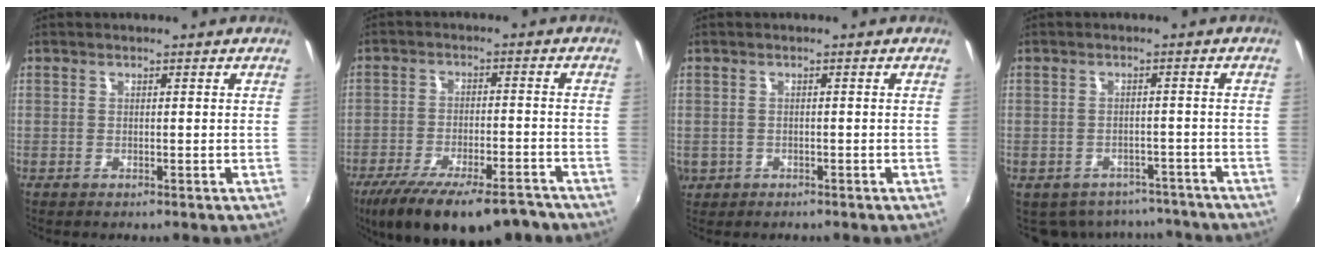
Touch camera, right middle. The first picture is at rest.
{"total": 18.6, "force": [-14.0, 6.1, 10.7], "torque": [-0.203, -0.036, -0.211]}
{"total": 4.0, "force": [-1.1, 3.5, 1.5], "torque": [-0.040, -0.005, -0.010]}
{"total": 10.3, "force": [-8.3, 5.6, 2.6], "torque": [-0.062, 0.004, -0.094]}